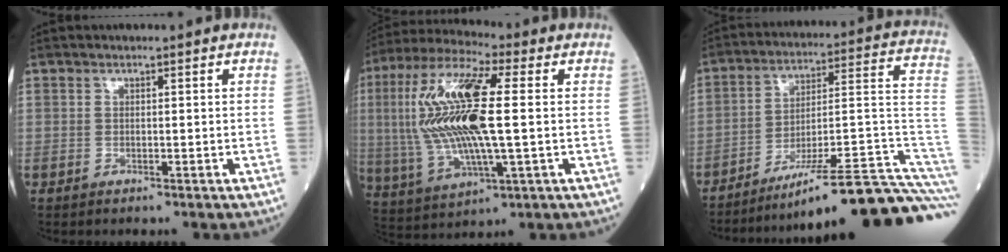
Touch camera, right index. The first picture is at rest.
{"total": 18.6, "force": [1.4, 3.6, 18.2], "torque": [-0.393, 0.009, 0.026]}
{"total": 23.9, "force": [-18.7, -0.6, 14.9], "torque": [-0.121, 0.028, -0.276]}